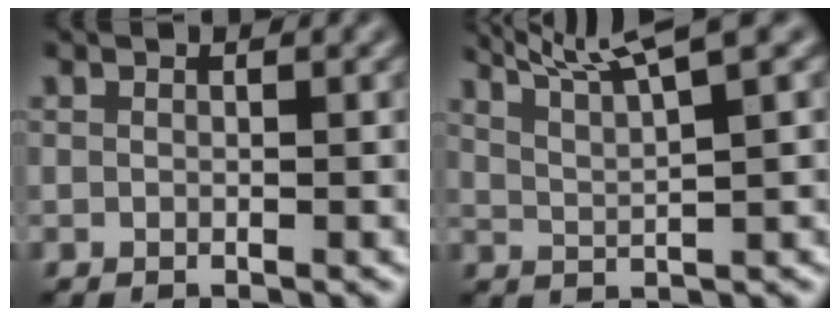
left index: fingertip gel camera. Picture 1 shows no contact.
{"total": 6.5, "force": [5.0, 0.9, 4.0], "torque": [-0.061, 0.025, 0.060]}